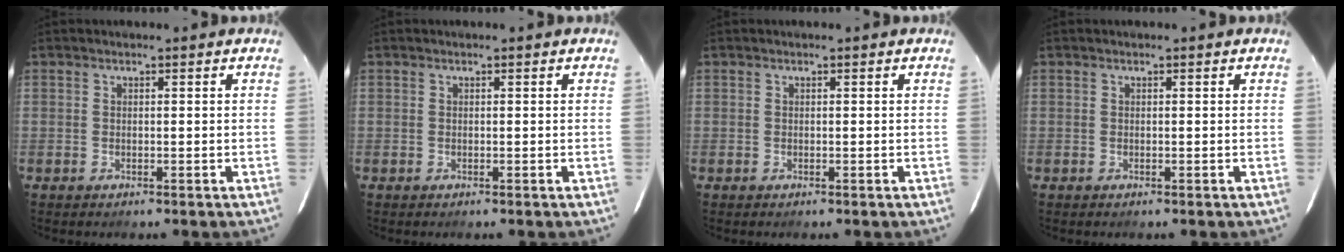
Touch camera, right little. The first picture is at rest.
{"total": 0.0}
{"total": 0.0}
{"total": 0.0}